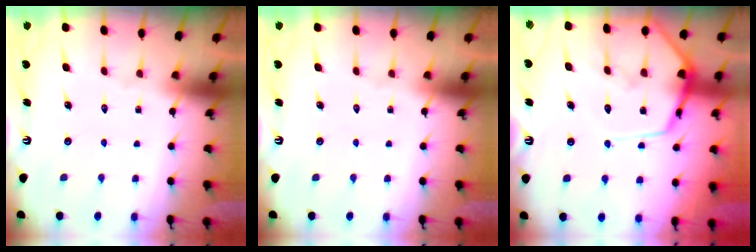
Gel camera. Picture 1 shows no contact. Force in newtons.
{"total": 0.0}
{"total": 13.8, "press": 13.8, "slide": 1.0}